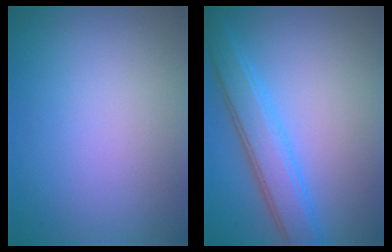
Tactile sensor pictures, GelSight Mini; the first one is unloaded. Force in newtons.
{"total": 4.5, "press": 4.5, "slide": 0.1}